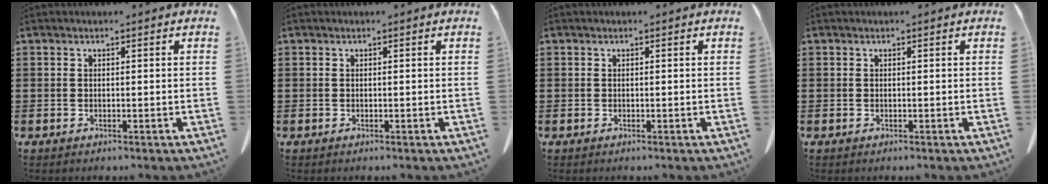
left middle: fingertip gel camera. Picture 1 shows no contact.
{"total": 0.0}
{"total": 0.0}
{"total": 0.0}